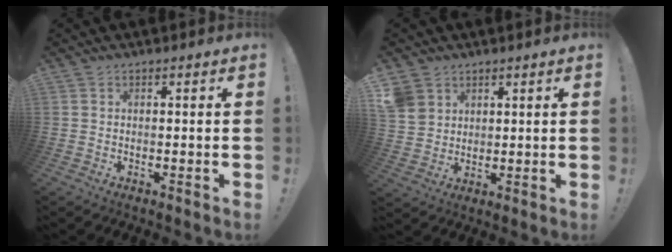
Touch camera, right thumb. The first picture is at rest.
{"total": 6.4, "force": [3.7, 5.0, 1.5], "torque": [-0.022, -0.021, 0.076]}